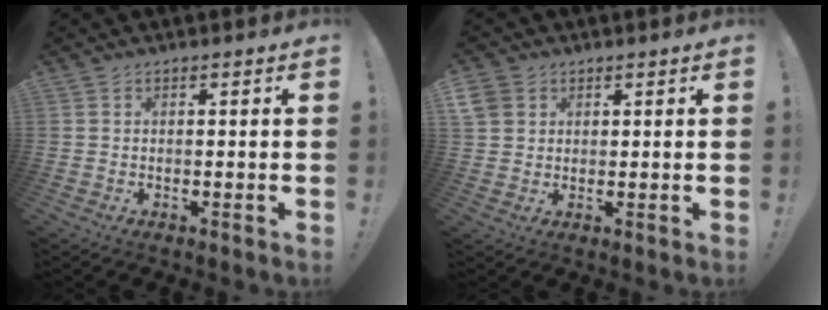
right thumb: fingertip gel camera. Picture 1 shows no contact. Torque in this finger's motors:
{"motor_torque": [0.00, 0.00, 0.00, 0.04, 0.01]}